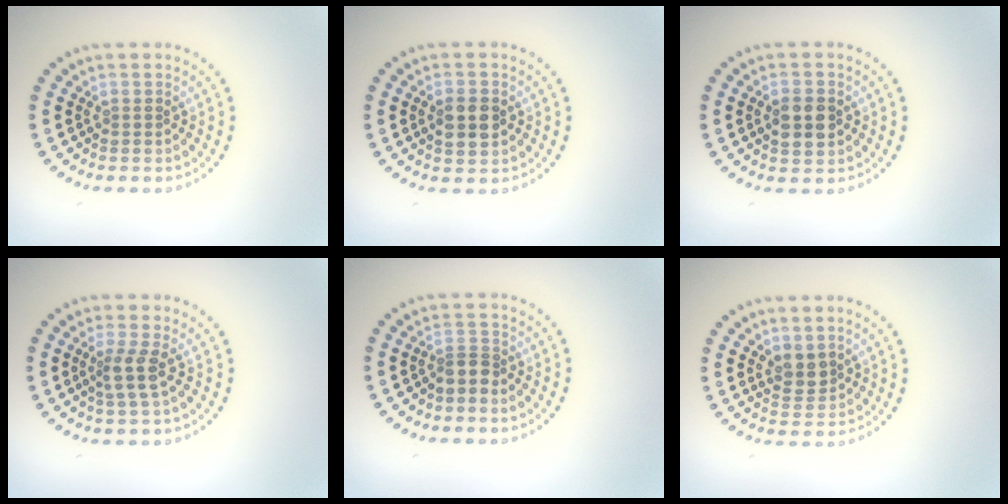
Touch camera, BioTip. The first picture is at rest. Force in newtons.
{"total": 2.8, "press": 2.8, "slide": 0.1}
{"total": 3.2, "press": 3.2, "slide": 0.0}
{"total": 2.2, "press": 1.8, "slide": 1.3}
{"total": 2.0, "press": 1.4, "slide": 1.4}
{"total": 2.1, "press": 1.8, "slide": 0.9}